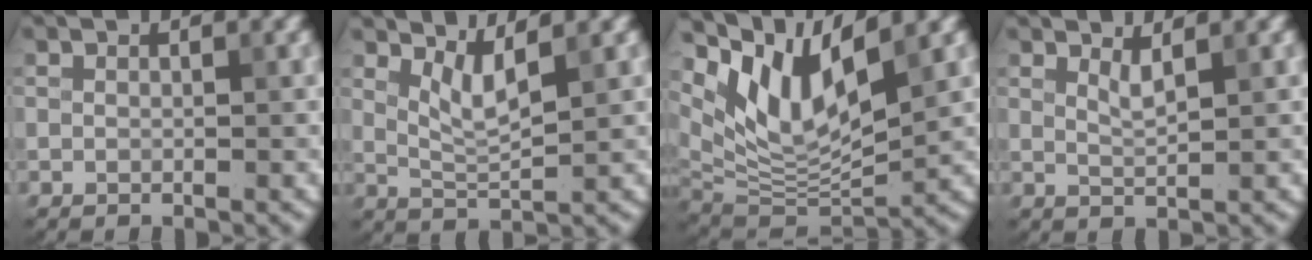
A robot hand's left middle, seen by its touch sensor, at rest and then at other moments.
{"total": 2.7, "force": [1.6, 0.4, 2.1], "torque": [-0.046, -0.011, 0.039]}
{"total": 9.1, "force": [5.4, 3.3, 6.5], "torque": [-0.130, -0.005, 0.105]}
{"total": 1.4, "force": [0.9, 0.3, 1.0], "torque": [-0.019, -0.002, 0.016]}